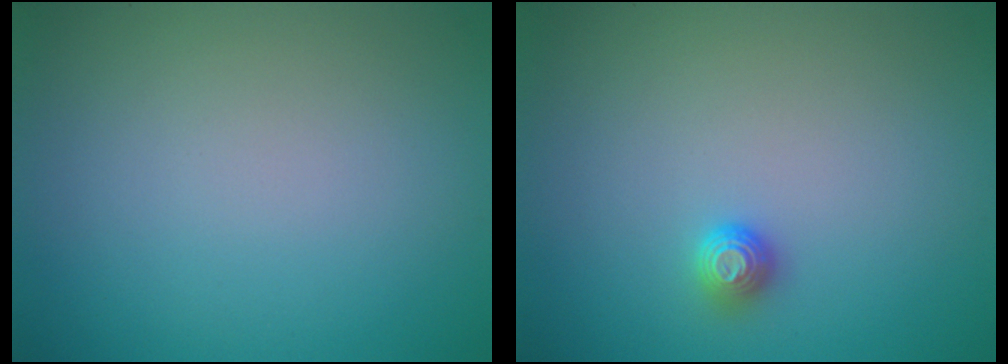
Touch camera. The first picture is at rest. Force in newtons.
{"total": 1.1, "press": 1.0, "slide": 0.4}